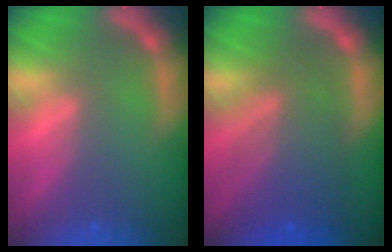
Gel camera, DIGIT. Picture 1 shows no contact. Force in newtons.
{"total": 8.1}